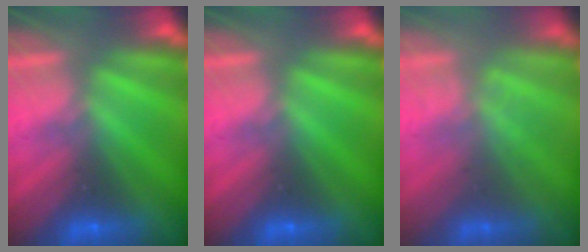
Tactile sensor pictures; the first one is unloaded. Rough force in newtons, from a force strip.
{"total": 0.0}
{"total": 1.7}